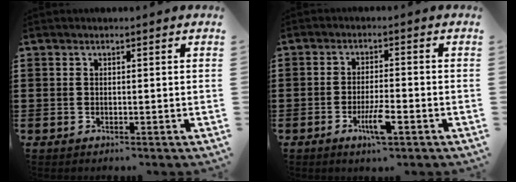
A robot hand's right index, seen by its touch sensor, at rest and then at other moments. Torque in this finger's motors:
{"motor_torque": [0.20, -0.13, 0.28, 0.07]}